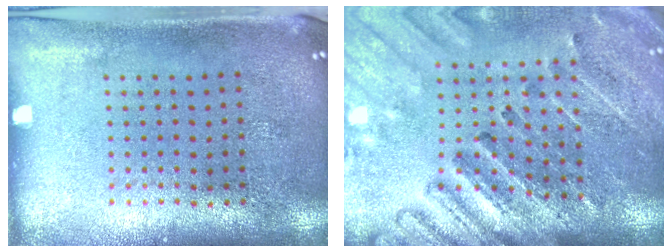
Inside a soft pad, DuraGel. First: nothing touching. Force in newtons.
{"total": 2.6, "press": 2.6, "slide": 0.2}